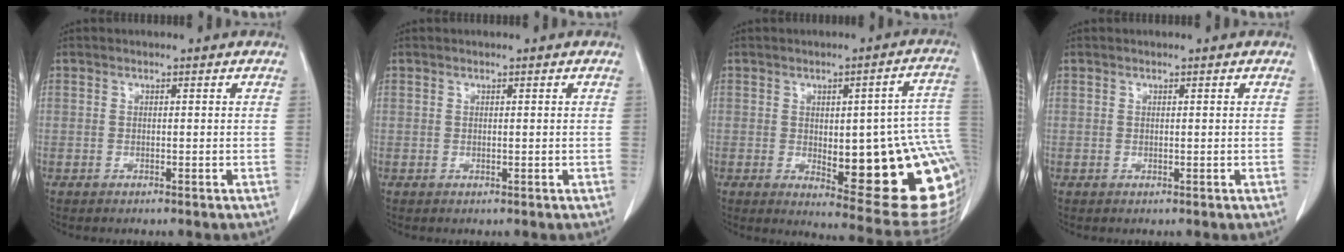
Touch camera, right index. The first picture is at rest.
{"total": 0.0}
{"total": 22.7, "force": [-2.3, 5.5, 21.9], "torque": [-0.192, 0.006, -0.009]}
{"total": 0.0}